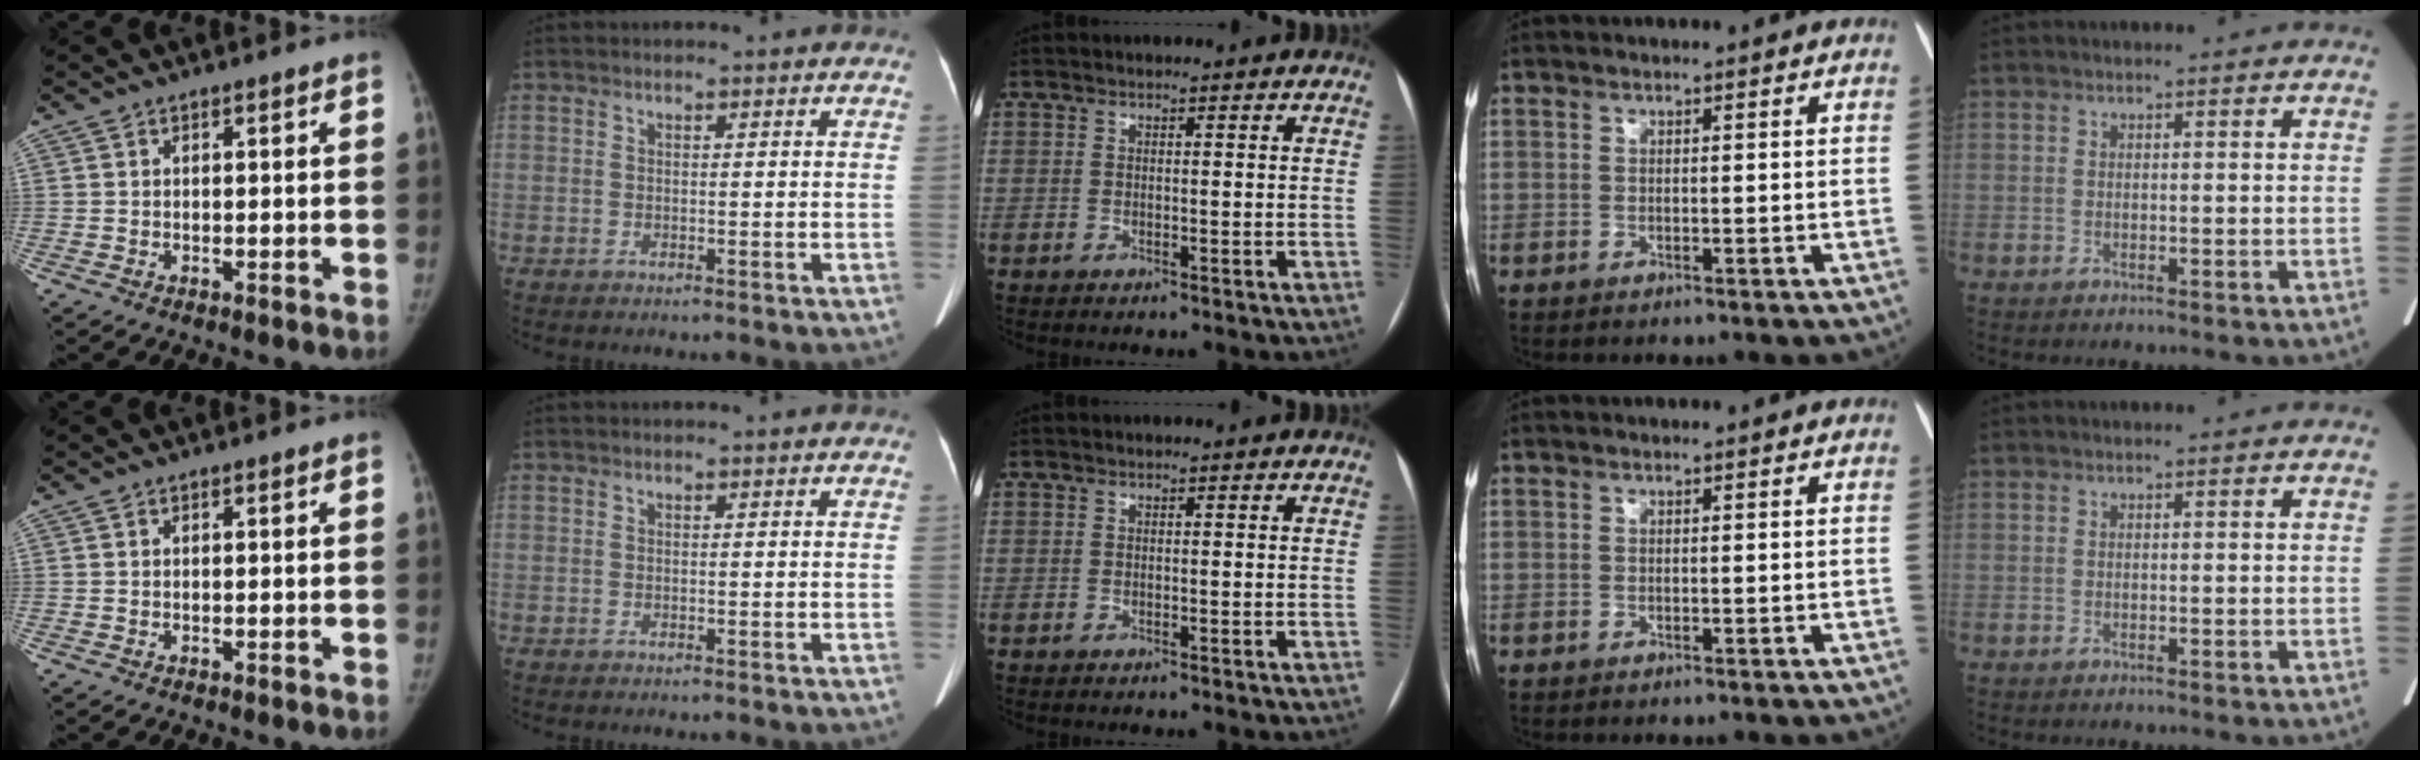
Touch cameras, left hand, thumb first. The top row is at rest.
{}